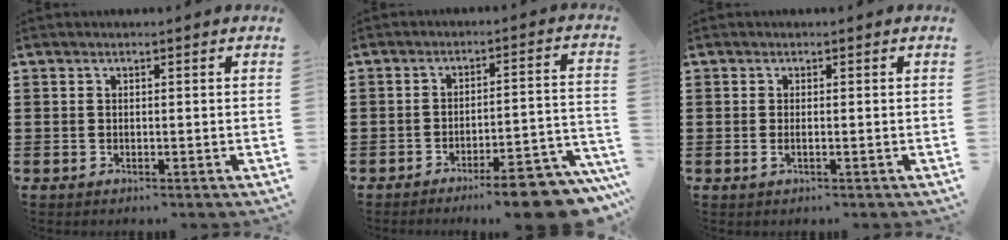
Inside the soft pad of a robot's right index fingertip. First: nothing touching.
{"total": 8.2, "force": [-7.1, 0.4, 4.0], "torque": [-0.051, 0.010, -0.129]}
{"total": 0.8, "force": [-0.2, 0.0, 0.8], "torque": [-0.014, -0.006, -0.002]}